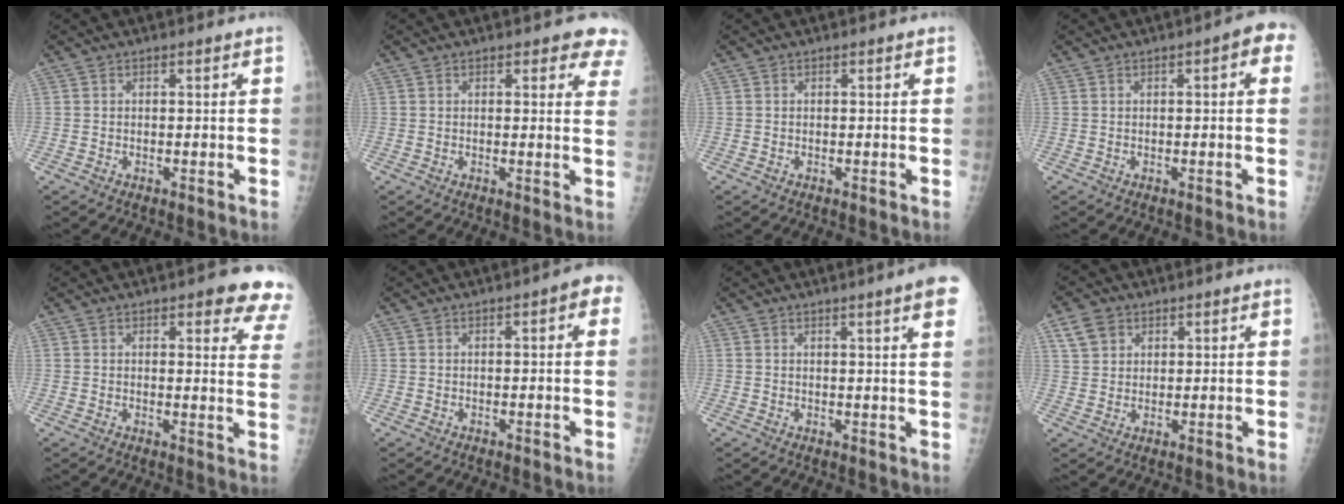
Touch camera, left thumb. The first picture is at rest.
{"total": 5.9, "force": [4.5, 2.5, 2.8], "torque": [0.007, -0.017, 0.031]}
{"total": 0.0}
{"total": 4.0, "force": [1.0, 1.4, 3.6], "torque": [-0.036, 0.012, 0.004]}
{"total": 10.9, "force": [7.8, 3.3, 6.8], "torque": [-0.038, -0.033, 0.069]}
{"total": 3.5, "force": [1.0, 1.2, 3.2], "torque": [-0.031, 0.007, 0.004]}
{"total": 6.8, "force": [3.8, -0.1, 5.6], "torque": [-0.061, -0.006, 0.037]}
{"total": 4.9, "force": [2.7, 3.6, 2.0], "torque": [-0.024, -0.007, 0.055]}